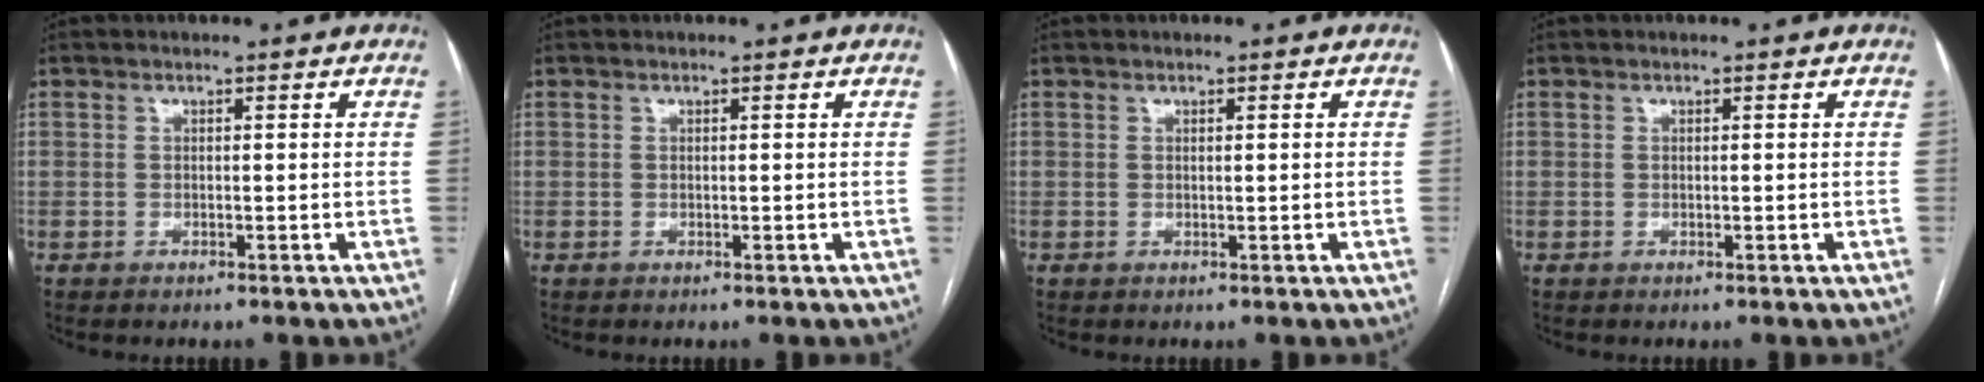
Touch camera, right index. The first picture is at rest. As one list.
[{"total": 0.0}, {"total": 0.0}, {"total": 0.0}]